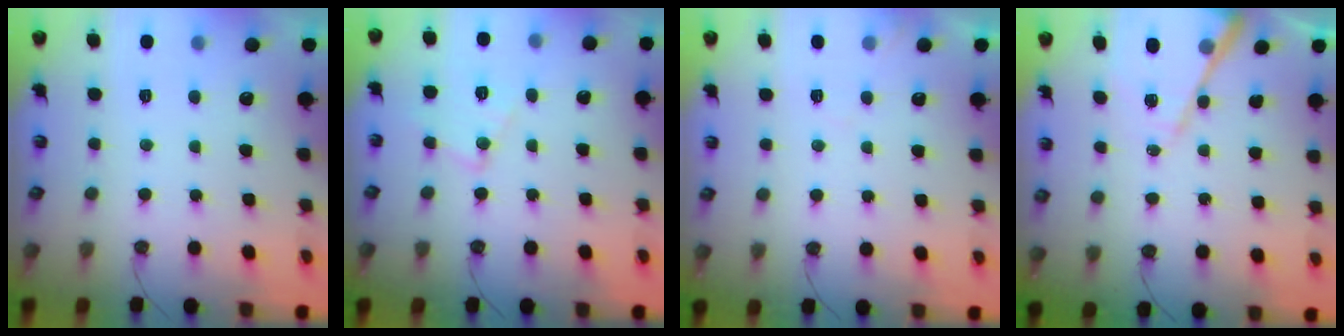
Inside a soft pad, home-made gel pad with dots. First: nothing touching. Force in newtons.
{"total": 9.5, "press": 9.5, "slide": 0.7}
{"total": 4.6, "press": 4.5, "slide": 0.6}
{"total": 12.3, "press": 12.2, "slide": 1.1}